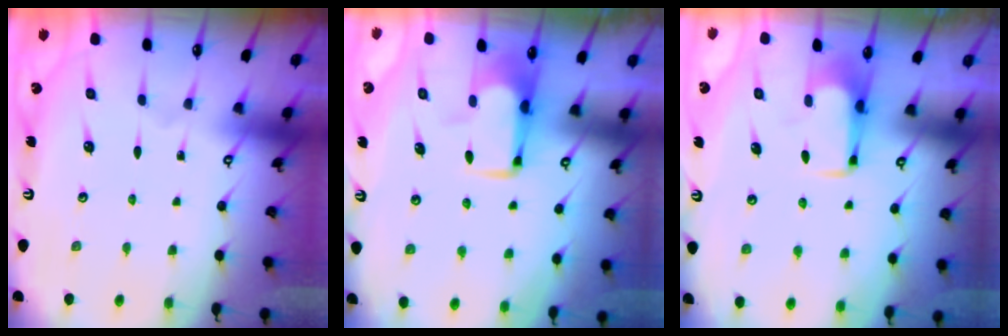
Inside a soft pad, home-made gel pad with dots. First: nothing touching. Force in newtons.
{"total": 1.8, "press": 1.7, "slide": 0.5}
{"total": 2.0, "press": 2.0, "slide": 0.4}